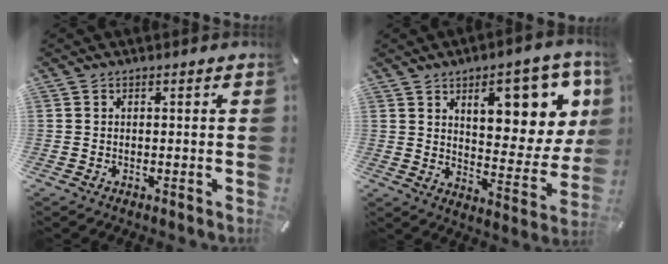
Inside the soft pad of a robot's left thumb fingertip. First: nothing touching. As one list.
[{"total": 16.0, "force": [8.3, 7.5, 11.5], "torque": [-0.146, -0.048, 0.135]}]